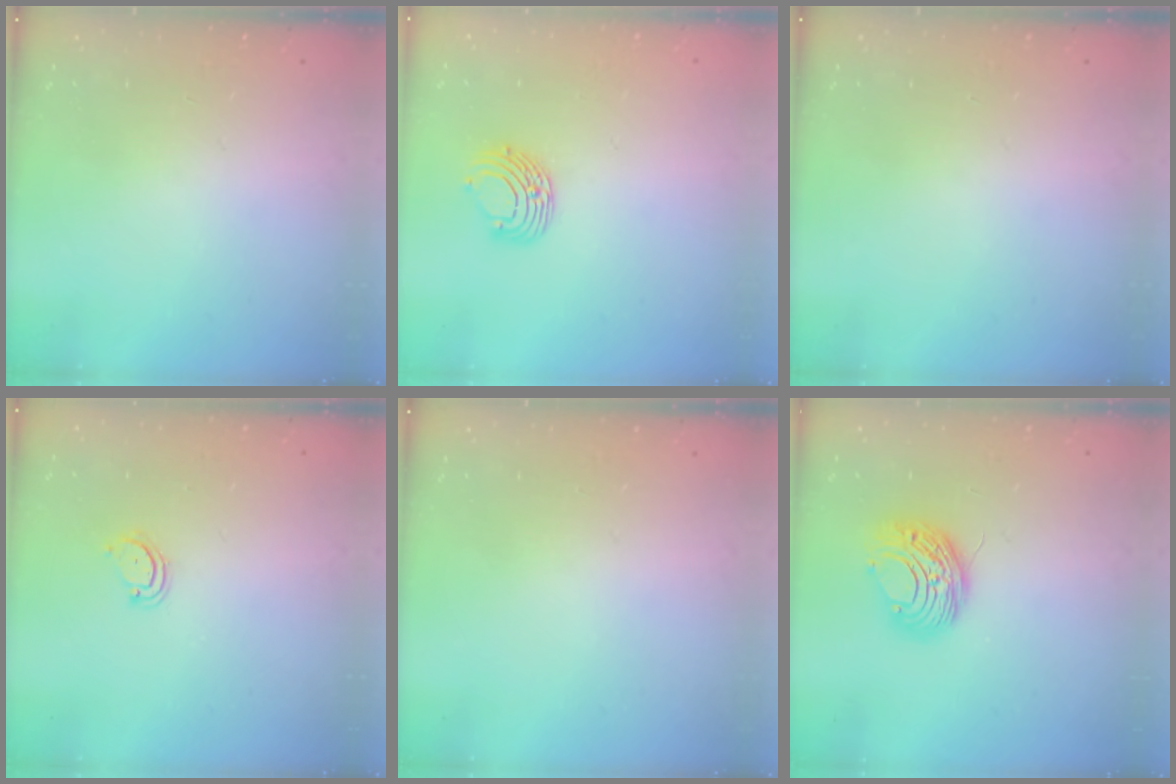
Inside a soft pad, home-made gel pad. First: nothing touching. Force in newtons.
{"total": 8.2, "press": 8.2, "slide": 0.8}
{"total": 0.0}
{"total": 3.7, "press": 3.7, "slide": 0.4}
{"total": 0.0}
{"total": 9.0, "press": 9.0, "slide": 0.5}